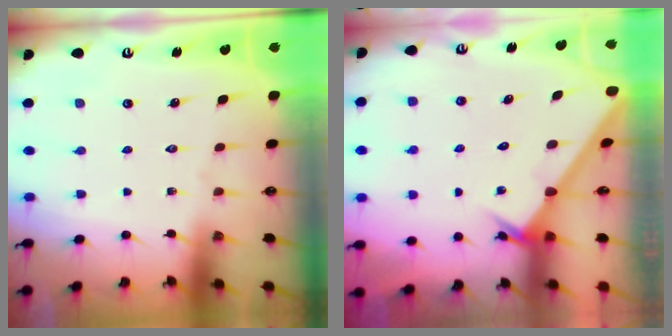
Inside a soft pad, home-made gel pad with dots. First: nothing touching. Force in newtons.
{"total": 2.6, "press": 2.6, "slide": 0.1}